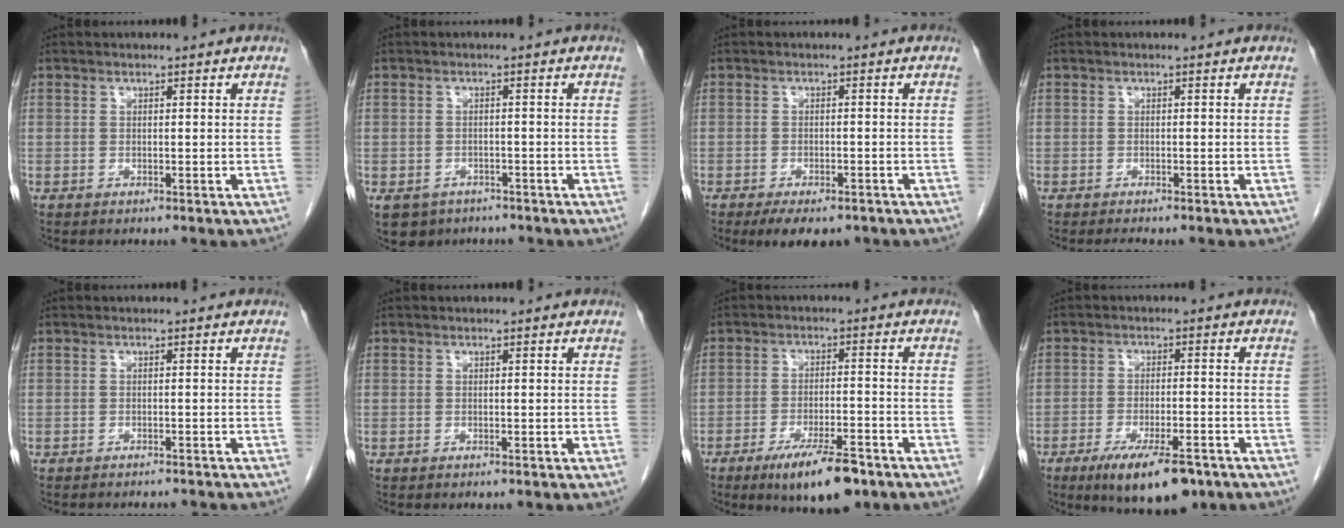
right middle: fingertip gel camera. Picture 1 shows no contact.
{"total": 5.8, "force": [-3.8, 4.2, 1.2], "torque": [-0.023, 0.001, -0.053]}
{"total": 6.4, "force": [-4.7, 2.6, 3.5], "torque": [-0.047, -0.005, -0.068]}
{"total": 1.1, "force": [-1.0, 0.1, 0.4], "torque": [-0.010, -0.004, -0.012]}
{"total": 5.7, "force": [-5.3, 1.0, 1.7], "torque": [-0.015, -0.004, -0.059]}
{"total": 0.0}
{"total": 9.8, "force": [-6.6, 2.1, 7.0], "torque": [-0.116, -0.014, -0.103]}
{"total": 10.6, "force": [-7.1, 2.8, 7.3], "torque": [-0.119, -0.016, -0.110]}